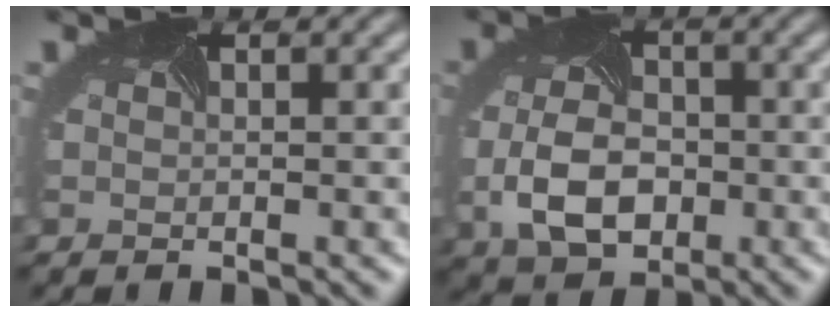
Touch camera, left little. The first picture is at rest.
{"total": 6.1, "force": [-1.3, 4.0, 4.3], "torque": [-0.100, -0.014, -0.023]}